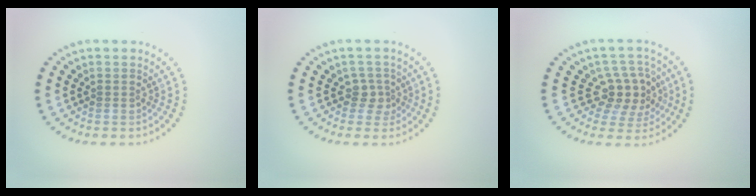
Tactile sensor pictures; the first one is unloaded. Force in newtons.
{"total": 1.8, "press": 1.3, "slide": 1.2}
{"total": 3.8, "press": 3.4, "slide": 1.8}